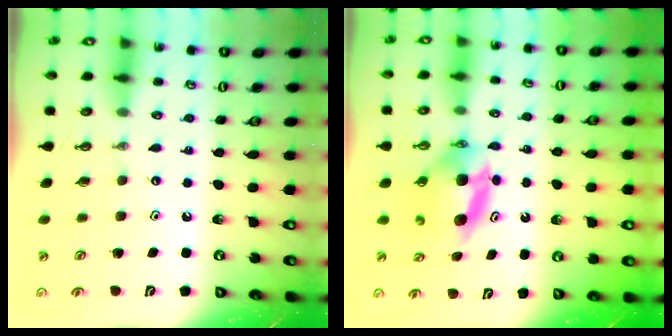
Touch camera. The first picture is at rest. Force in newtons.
{"total": 6.8, "press": 6.4, "slide": 2.5}